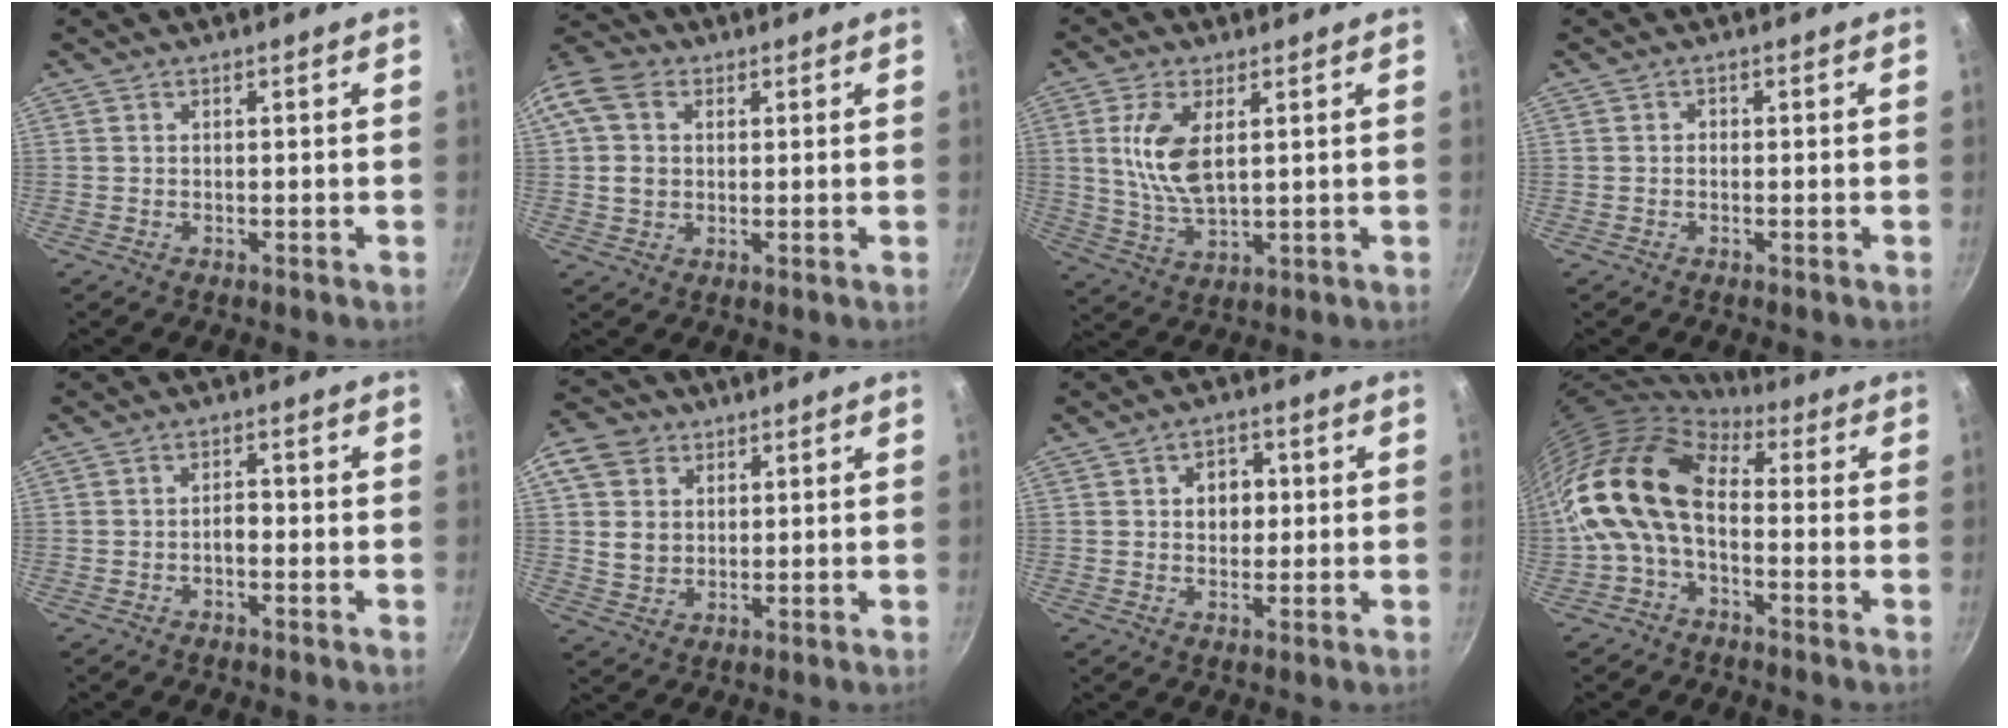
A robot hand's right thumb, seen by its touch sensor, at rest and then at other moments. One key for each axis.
{"total": 11.9, "fx": 2.6, "fy": 9.5, "fz": 6.6, "tx": -0.127, "ty": 0.019, "tz": 0.035}
{"total": 9.9, "fx": 2.4, "fy": 4.8, "fz": 8.3, "tx": -0.161, "ty": -0.014, "tz": 0.053}
{"total": 0.7, "fx": -0.1, "fy": 0.6, "fz": 0.3, "tx": -0.004, "ty": 0.004, "tz": -0.003}
{"total": 2.1, "fx": -0.8, "fy": 1.2, "fz": 1.5, "tx": -0.014, "ty": 0.017, "tz": -0.015}
{"total": 10.4, "fx": 3.5, "fy": 8.6, "fz": 4.7, "tx": -0.066, "ty": -0.004, "tz": 0.059}
{"total": 5.3, "fx": 0.8, "fy": 4.2, "fz": 3.2, "tx": -0.019, "ty": 0.004, "tz": 0.008}
{"total": 13.7, "fx": -1.4, "fy": 8.5, "fz": 10.6, "tx": -0.181, "ty": 0.033, "tz": -0.043}